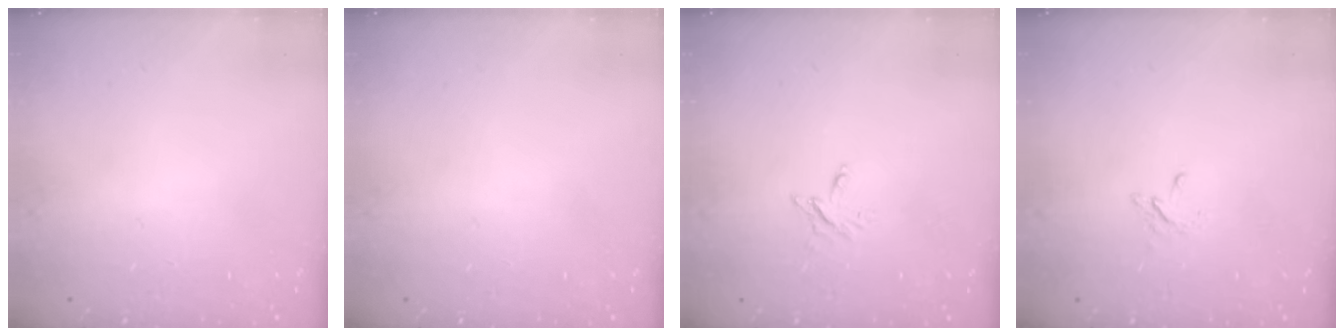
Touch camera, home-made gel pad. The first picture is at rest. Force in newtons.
{"total": 0.0}
{"total": 2.4, "press": 2.4, "slide": 0.2}
{"total": 2.8, "press": 2.8, "slide": 0.3}